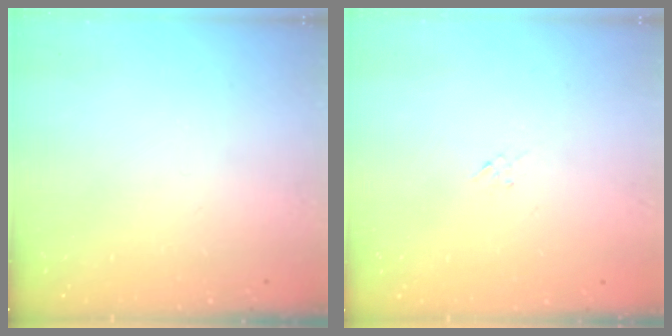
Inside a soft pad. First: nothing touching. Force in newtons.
{"total": 1.3, "press": 1.2, "slide": 0.5}